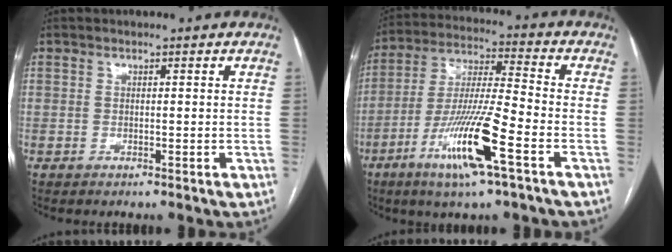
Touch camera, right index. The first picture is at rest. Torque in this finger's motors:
{"motor_torque": [1.86, -0.27, 0.46, 0.21]}